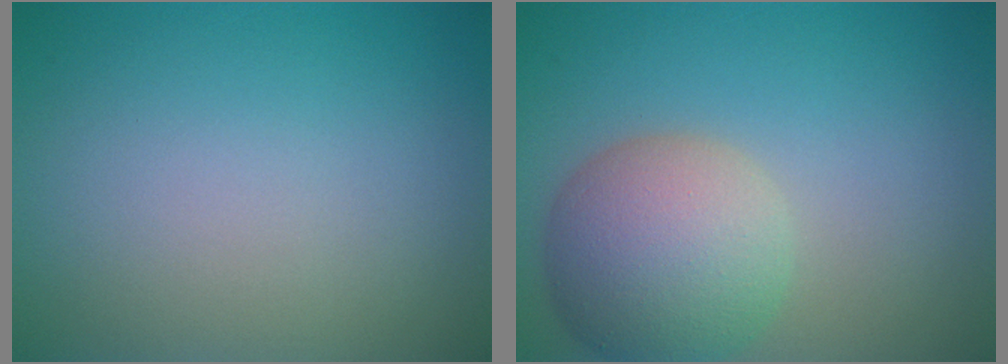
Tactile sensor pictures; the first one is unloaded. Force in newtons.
{"total": 6.9, "press": 6.9, "slide": 0.5}